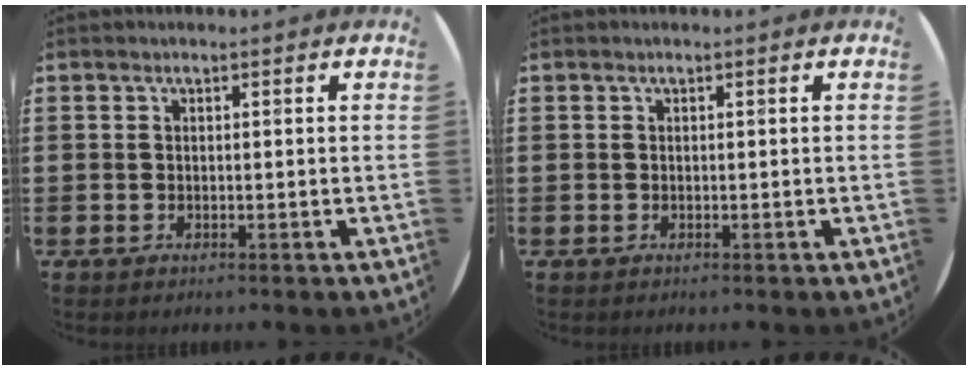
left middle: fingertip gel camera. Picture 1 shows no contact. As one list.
[{"total": 0.0}]